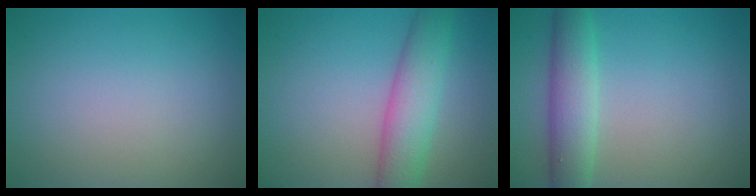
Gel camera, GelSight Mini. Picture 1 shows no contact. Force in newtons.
{"total": 5.2, "press": 5.2, "slide": 0.3}
{"total": 4.5, "press": 4.5, "slide": 0.3}